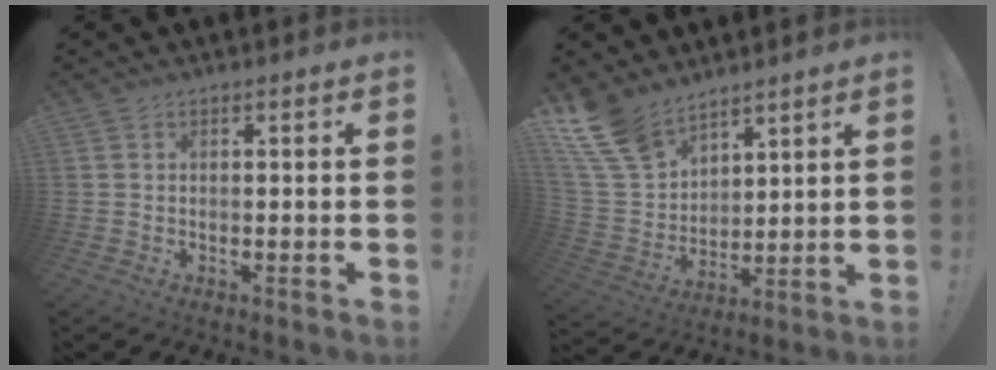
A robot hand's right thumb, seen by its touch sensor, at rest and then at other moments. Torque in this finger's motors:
{"motor_torque": [-0.15, 0.58, -0.26, 0.58, 0.02]}